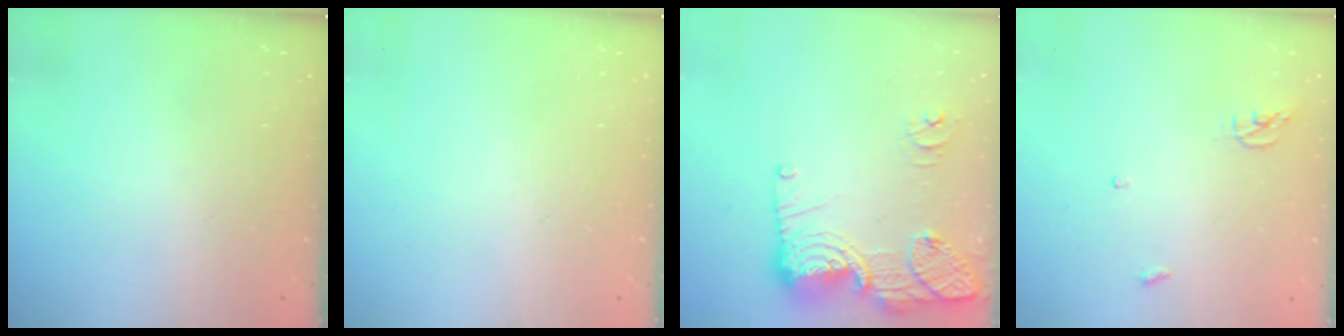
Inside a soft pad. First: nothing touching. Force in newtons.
{"total": 0.0}
{"total": 17.6, "press": 17.3, "slide": 3.3}
{"total": 3.8, "press": 3.8, "slide": 0.3}